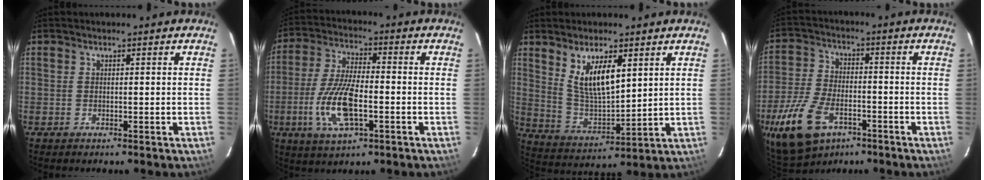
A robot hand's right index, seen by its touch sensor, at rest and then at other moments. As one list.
[{"total": 12.6, "force": [-3.8, 4.5, 11.1], "torque": [-0.235, -0.006, -0.073]}, {"total": 10.5, "force": [4.8, 4.0, 8.4], "torque": [-0.155, -0.007, 0.109]}, {"total": 15.4, "force": [-8.1, 8.5, 10.0], "torque": [-0.232, -0.022, -0.147]}]